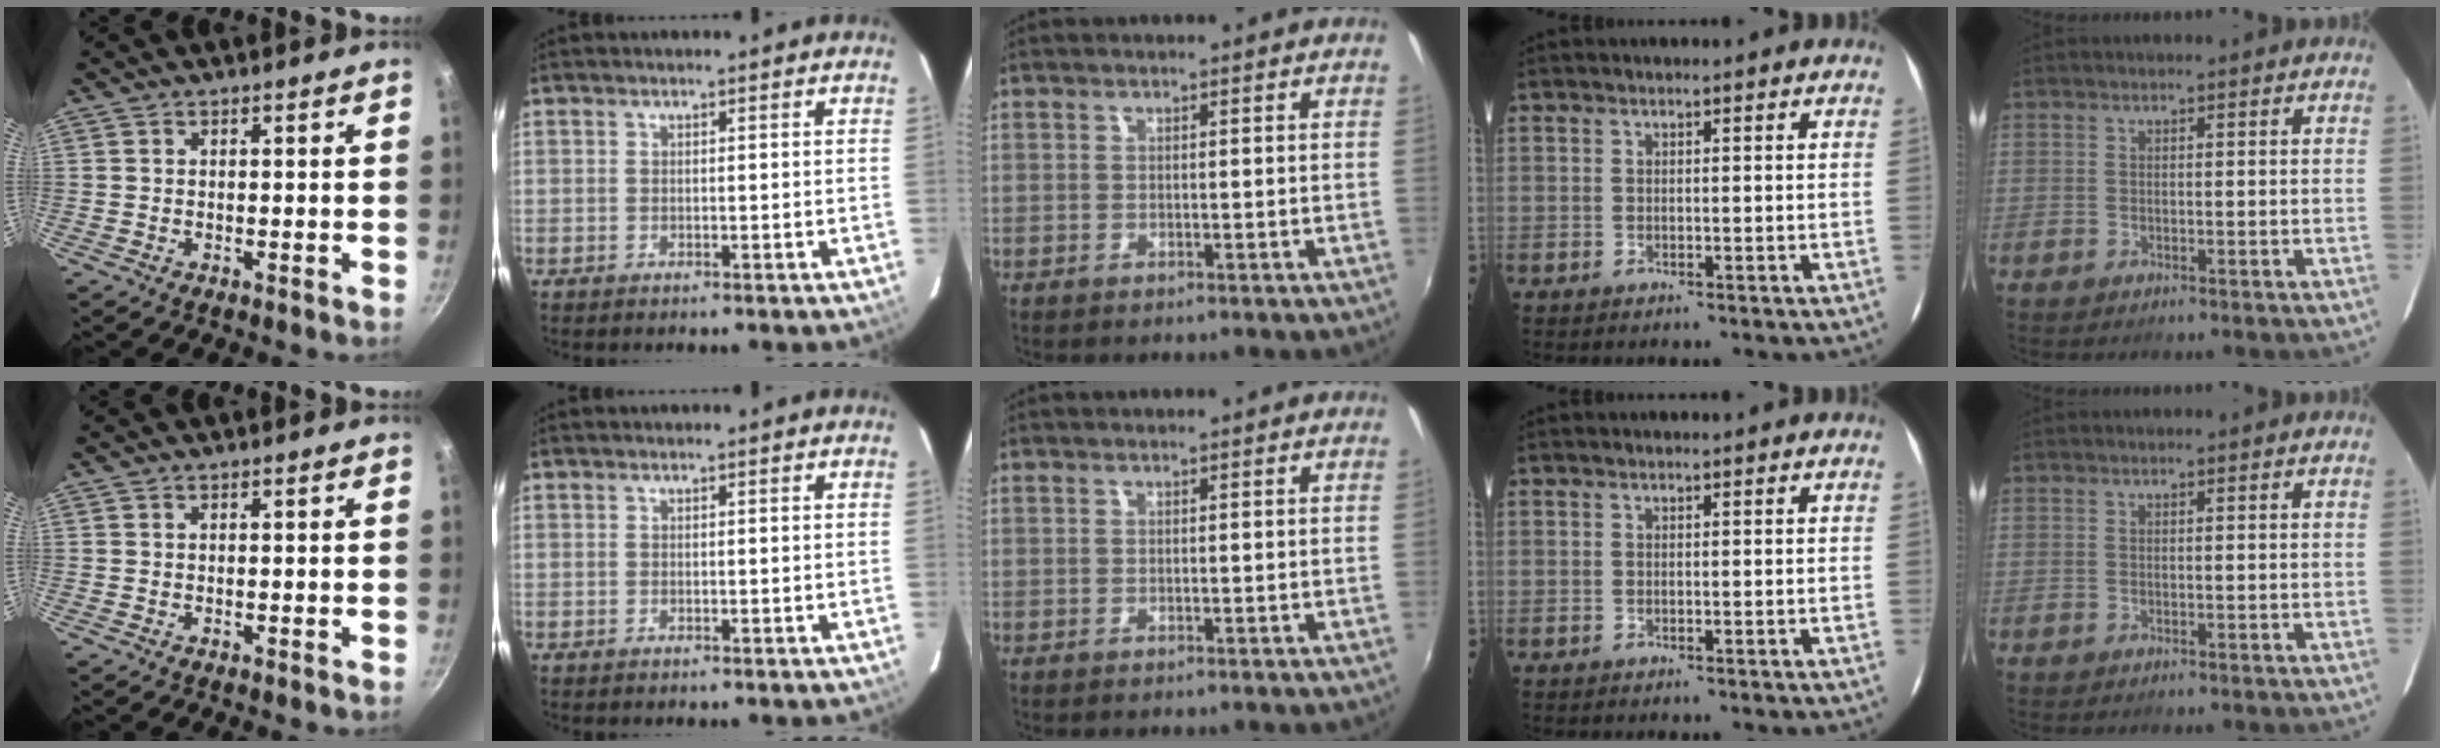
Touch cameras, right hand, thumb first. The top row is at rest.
{}